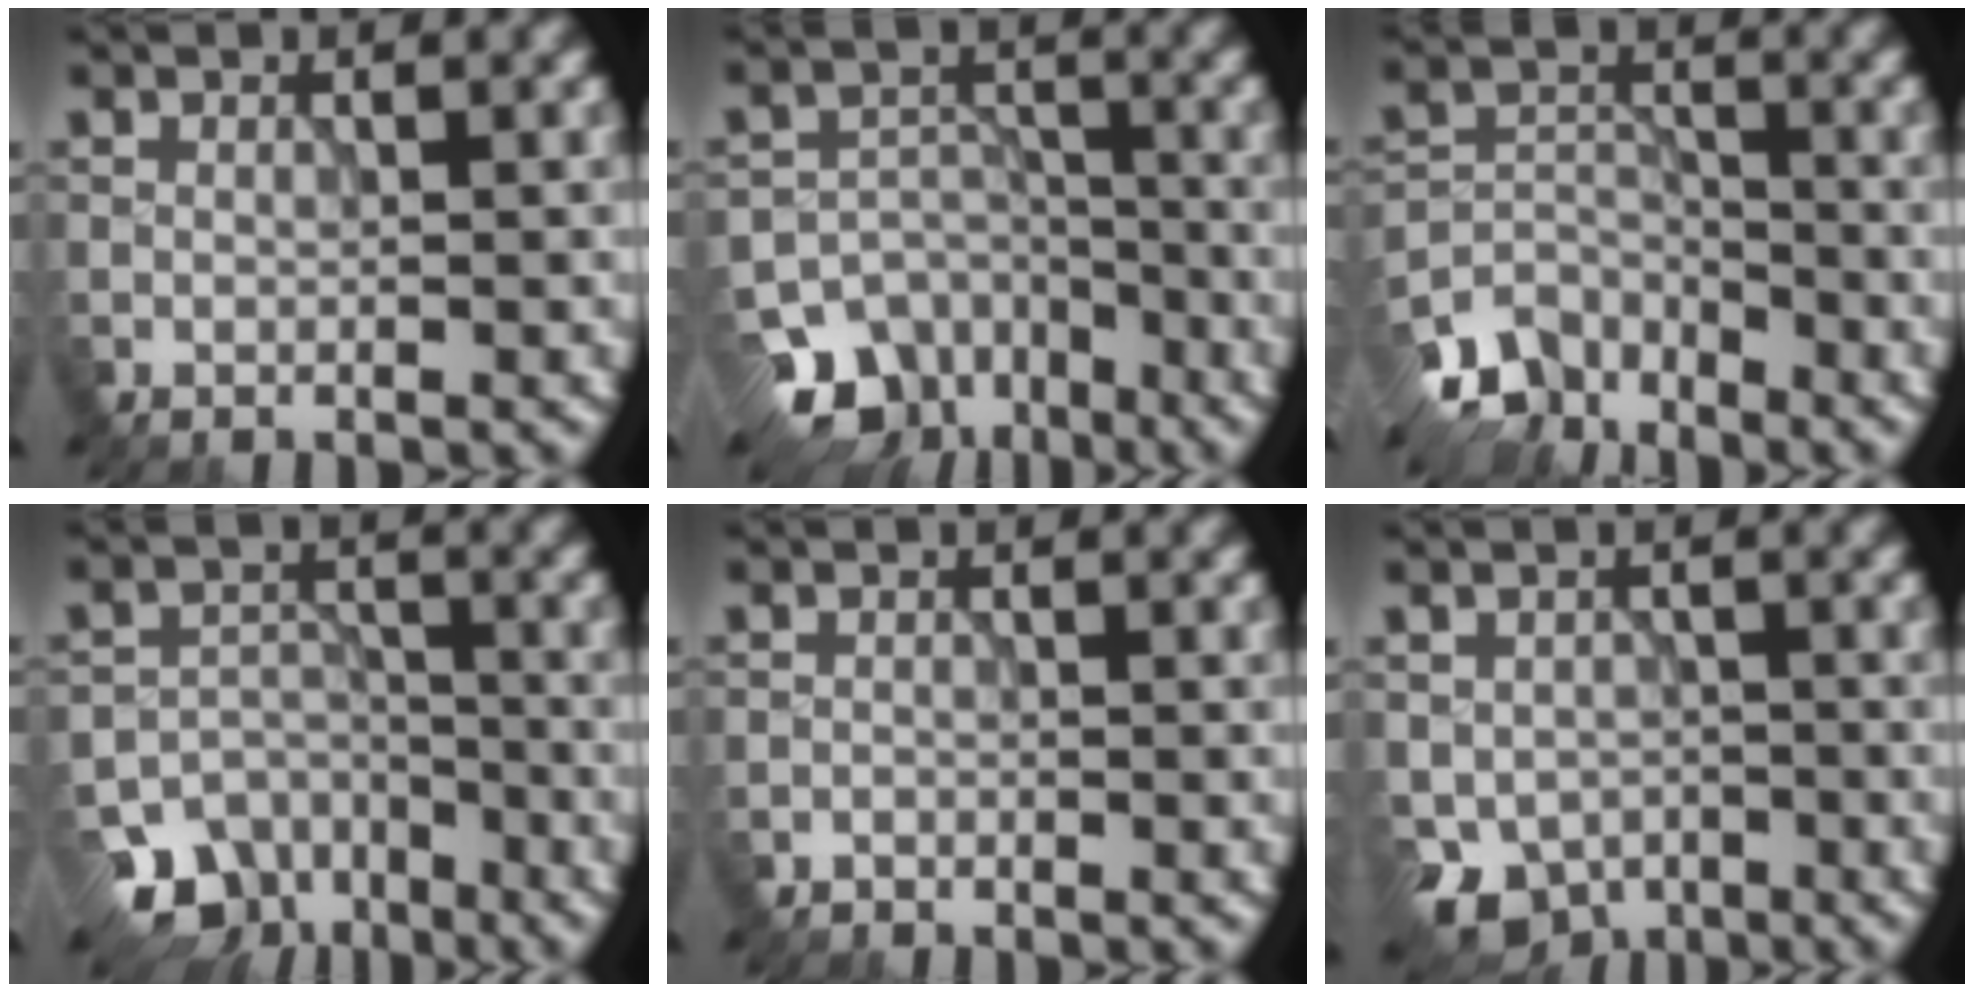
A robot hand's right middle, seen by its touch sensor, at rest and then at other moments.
{"total": 9.7, "force": [-6.5, 6.6, 2.8], "torque": [-0.040, -0.008, -0.102]}
{"total": 7.0, "force": [-5.8, 3.5, 1.9], "torque": [-0.023, -0.009, -0.108]}
{"total": 7.6, "force": [-5.4, 4.9, 2.1], "torque": [-0.010, -0.011, -0.082]}
{"total": 0.8, "force": [-0.7, 0.1, -0.4], "torque": [0.011, -0.003, -0.015]}
{"total": 5.0, "force": [-2.6, 3.8, 2.0], "torque": [-0.031, -0.020, -0.041]}